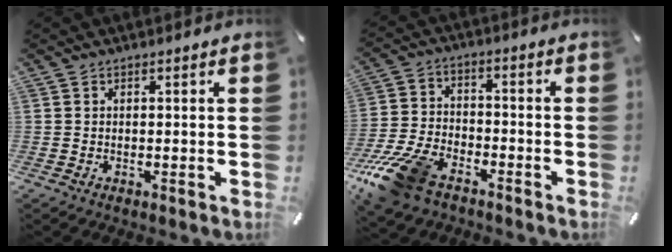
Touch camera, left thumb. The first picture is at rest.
{"total": 14.1, "force": [-9.4, 7.1, 7.7], "torque": [-0.147, 0.049, -0.168]}